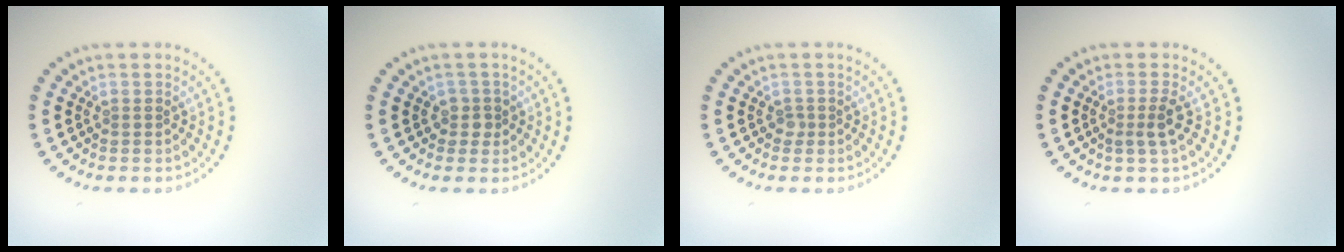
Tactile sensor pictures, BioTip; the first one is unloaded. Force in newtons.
{"total": 1.6, "press": 1.3, "slide": 0.9}
{"total": 0.7, "press": 0.6, "slide": 0.5}
{"total": 1.8, "press": 1.4, "slide": 1.1}